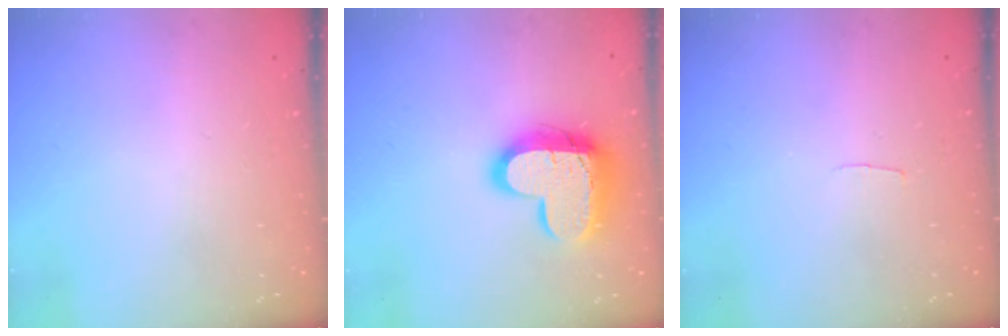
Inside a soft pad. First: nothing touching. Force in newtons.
{"total": 16.4, "press": 16.3, "slide": 1.5}
{"total": 2.0, "press": 2.0, "slide": 0.2}